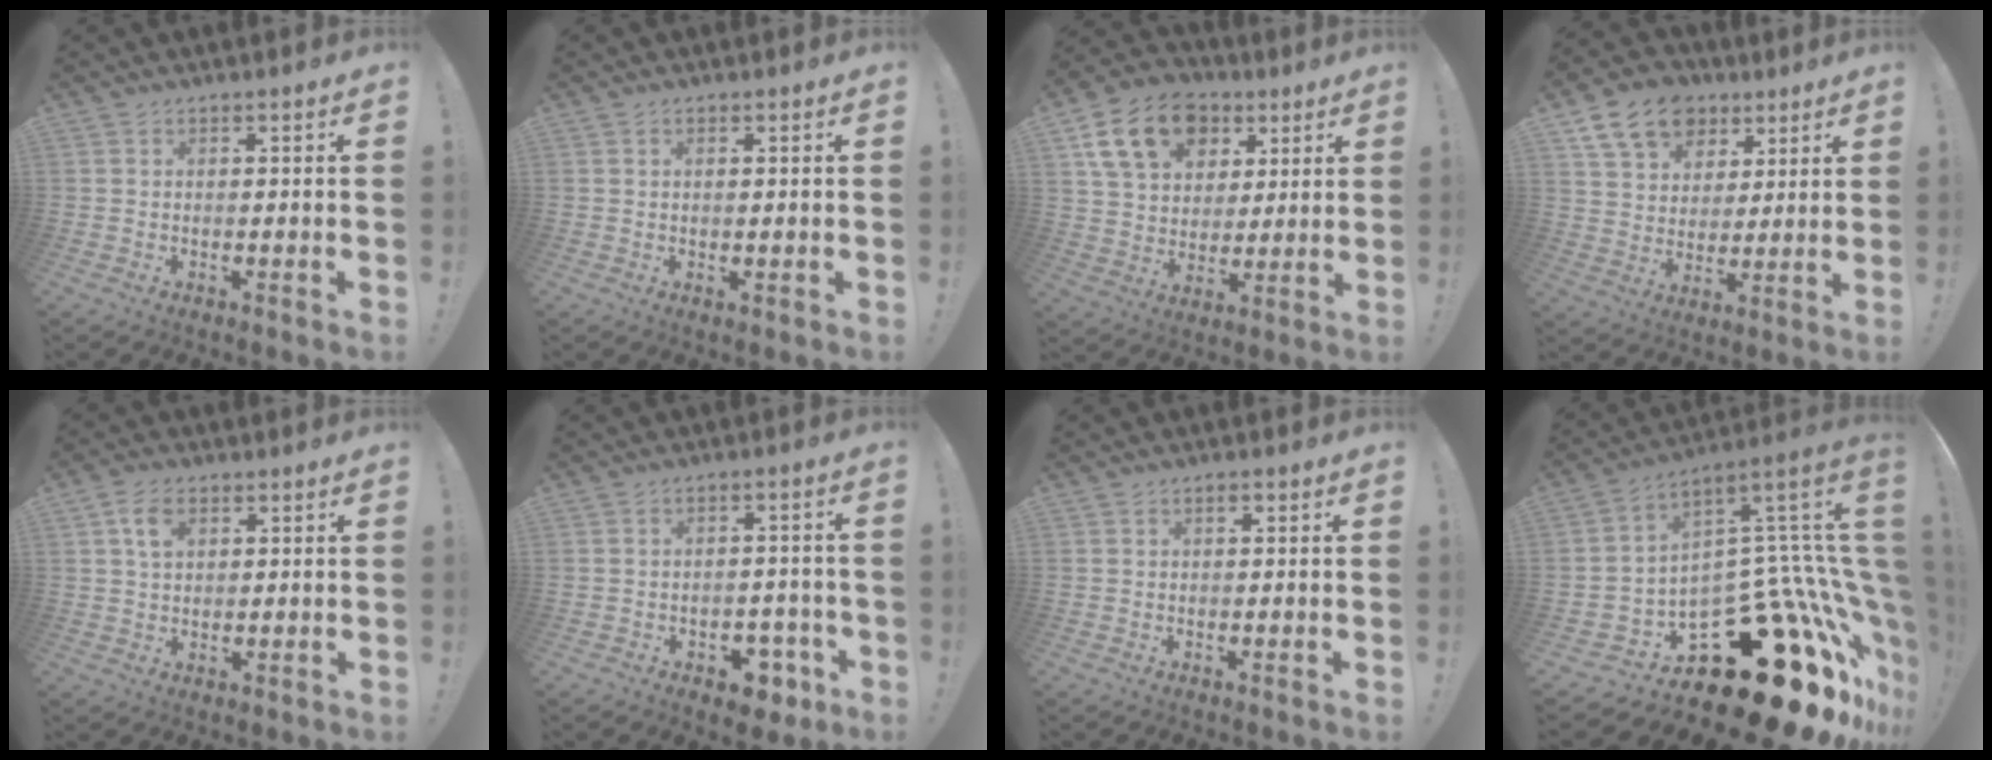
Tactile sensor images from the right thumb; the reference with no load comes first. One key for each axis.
{"total": 1.0, "fx": 0.5, "fy": 0.5, "fz": 0.6, "tx": -0.005, "ty": -0.003, "tz": 0.009}
{"total": 17.9, "fx": 8.2, "fy": 12.8, "fz": 9.6, "tx": -0.144, "ty": -0.030, "tz": 0.155}
{"total": 15.6, "fx": 8.4, "fy": 11.2, "fz": 6.8, "tx": -0.099, "ty": -0.042, "tz": 0.158}
{"total": 6.4, "fx": 2.8, "fy": 4.4, "fz": 3.8, "tx": -0.050, "ty": -0.006, "tz": 0.049}
{"total": 7.7, "fx": -4.1, "fy": 5.2, "fz": 4.1, "tx": -0.026, "ty": 0.035, "tz": -0.065}
{"total": 1.0, "fx": 0.6, "fy": 0.5, "fz": 0.7, "tx": -0.006, "ty": -0.001, "tz": 0.009}
{"total": 27.4, "fx": -14.3, "fy": 13.2, "fz": 19.4, "tx": -0.170, "ty": -0.002, "tz": -0.181}